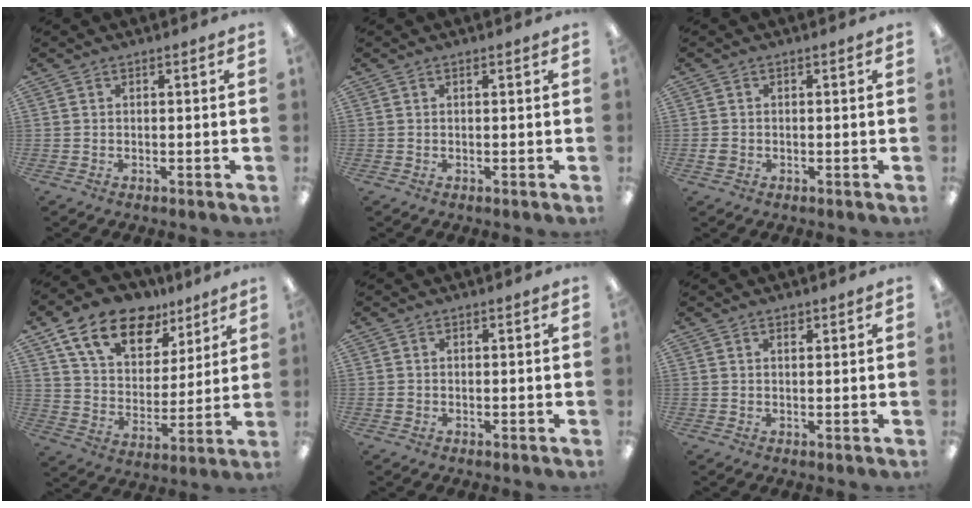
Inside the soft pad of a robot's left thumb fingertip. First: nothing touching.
{"total": 0.0}
{"total": 1.6, "force": [-0.3, 1.4, 0.8], "torque": [-0.013, 0.004, -0.007]}
{"total": 16.8, "force": [10.9, 9.8, 8.3], "torque": [-0.151, -0.047, 0.199]}
{"total": 0.7, "force": [-0.1, 0.7, 0.2], "torque": [-0.003, 0.004, -0.004]}
{"total": 1.2, "force": [0.8, 0.7, 0.6], "torque": [-0.004, -0.002, 0.013]}